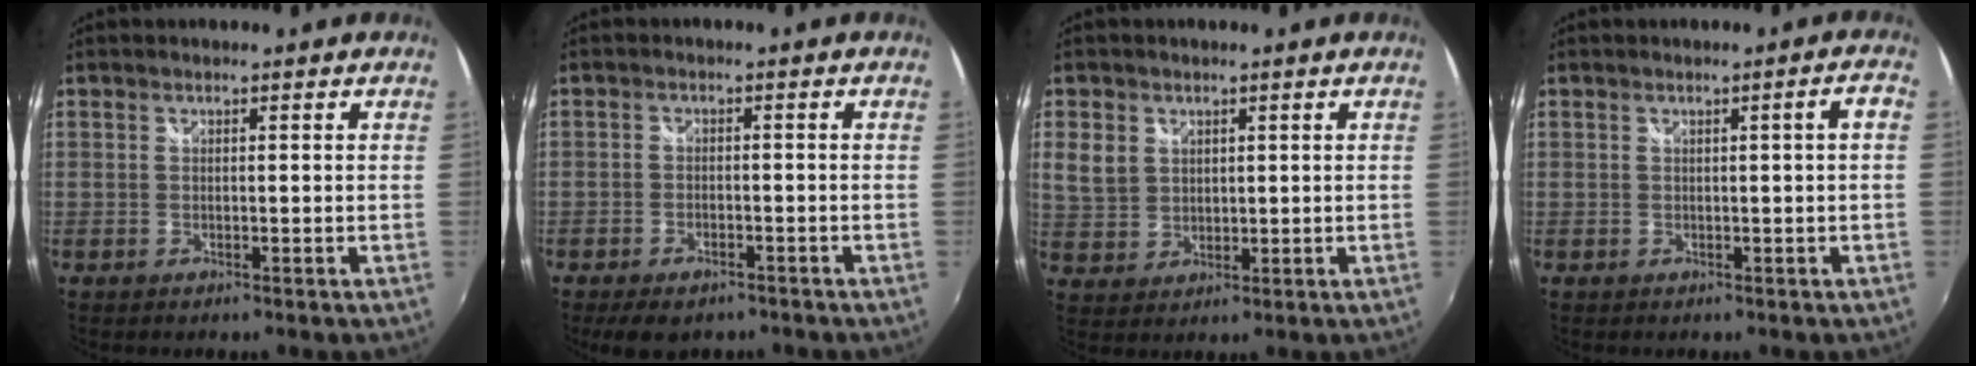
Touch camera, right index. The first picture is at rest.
{"total": 6.5, "force": [-4.9, 3.1, 3.1], "torque": [-0.076, -0.013, -0.072]}
{"total": 5.9, "force": [2.0, 4.8, 2.9], "torque": [-0.061, 0.007, 0.046]}
{"total": 2.5, "force": [0.1, -0.4, 2.4], "torque": [-0.033, 0.007, 0.005]}